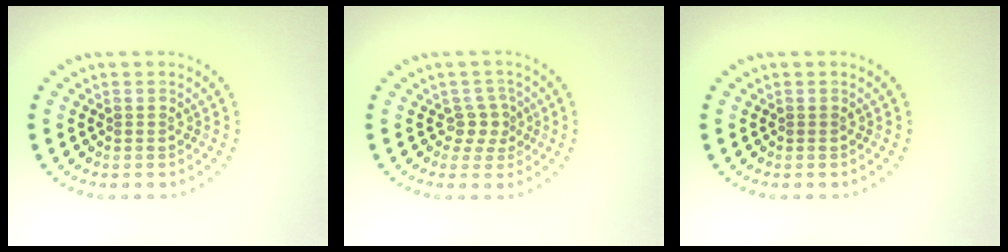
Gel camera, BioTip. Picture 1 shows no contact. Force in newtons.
{"total": 1.9, "press": 1.4, "slide": 1.3}
{"total": 0.0}